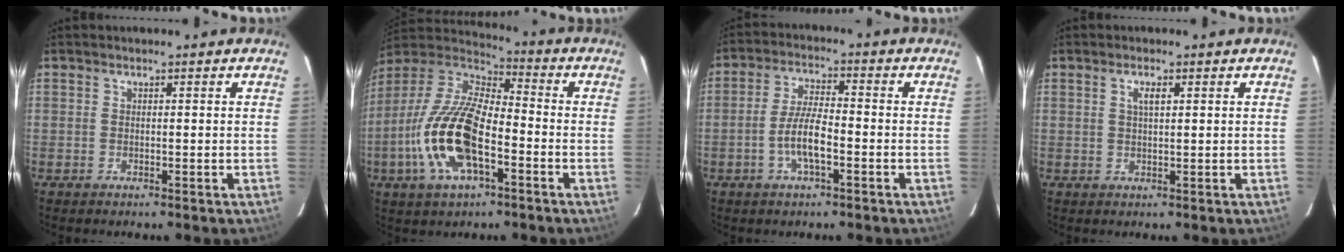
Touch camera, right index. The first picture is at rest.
{"total": 18.4, "force": [-6.1, 7.7, 15.6], "torque": [-0.328, -0.010, -0.121]}
{"total": 6.7, "force": [-2.5, 1.7, 6.0], "torque": [-0.123, 0.004, -0.048]}
{"total": 2.0, "force": [0.8, 0.6, 1.7], "torque": [-0.031, 0.004, 0.013]}